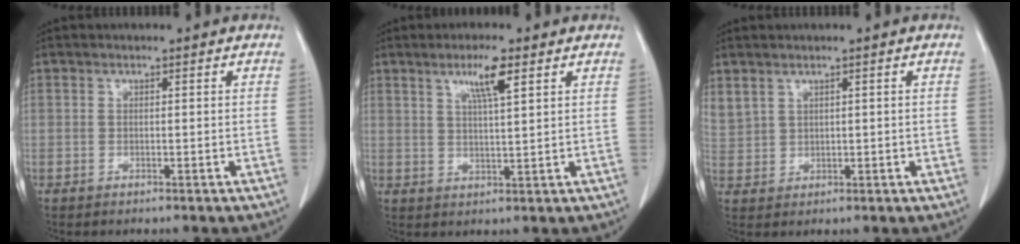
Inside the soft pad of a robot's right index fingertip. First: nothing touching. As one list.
[{"total": 5.3, "force": [2.8, 0.2, 4.4], "torque": [-0.078, 0.000, 0.049]}, {"total": 5.1, "force": [2.6, 3.6, 2.5], "torque": [-0.073, 0.015, 0.069]}]